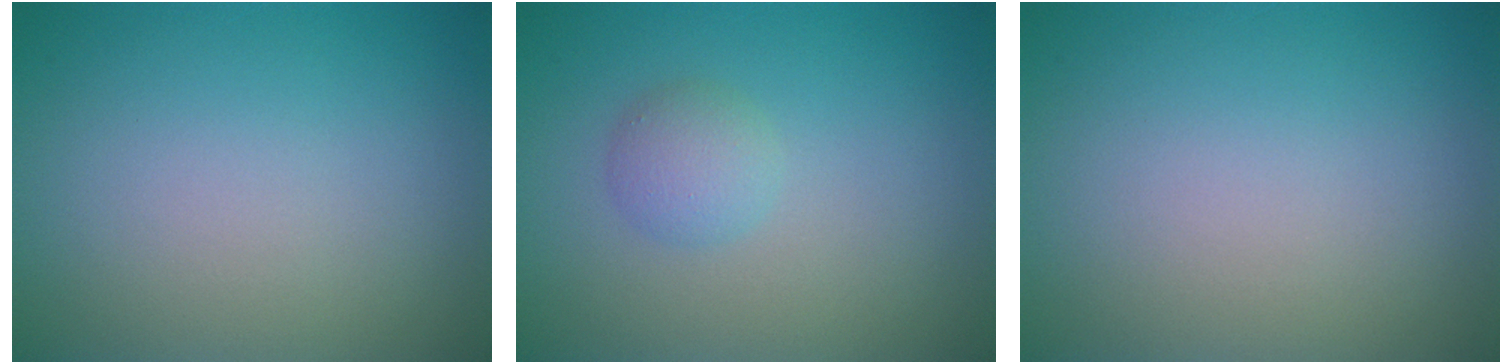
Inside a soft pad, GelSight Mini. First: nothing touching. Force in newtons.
{"total": 1.8, "press": 1.8, "slide": 0.1}
{"total": 0.0}